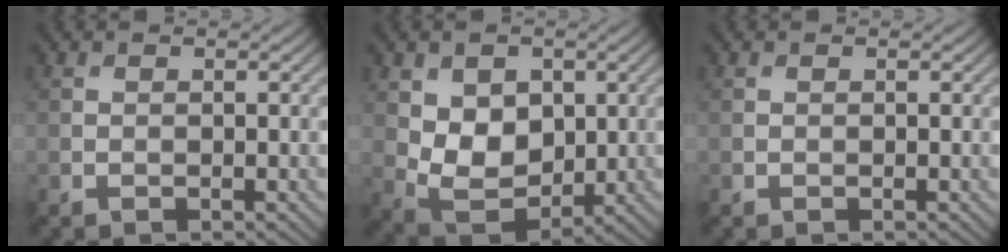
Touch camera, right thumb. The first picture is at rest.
{"total": 7.5, "force": [1.6, 5.4, 4.9], "torque": [-0.112, -0.014, 0.026]}
{"total": 0.0}